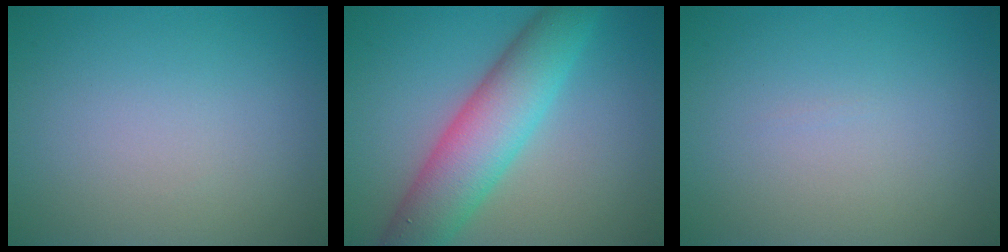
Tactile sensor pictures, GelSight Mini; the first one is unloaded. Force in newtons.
{"total": 7.5, "press": 7.5, "slide": 0.2}
{"total": 0.0}